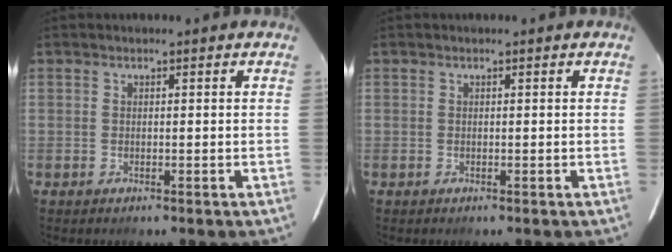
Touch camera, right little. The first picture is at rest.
{"total": 0.0}